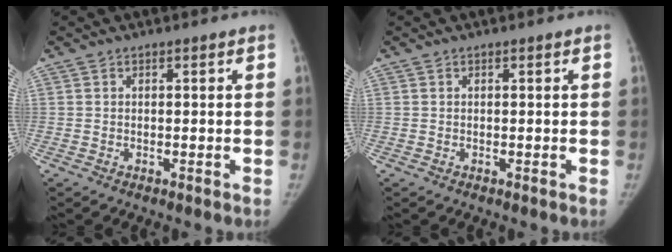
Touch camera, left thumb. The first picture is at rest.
{"total": 0.0}